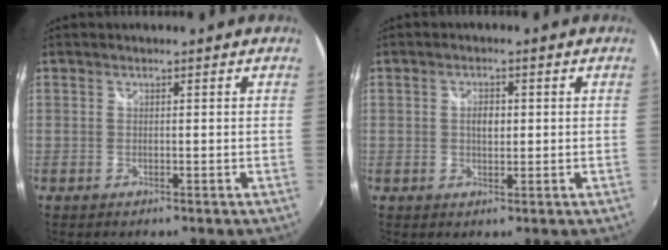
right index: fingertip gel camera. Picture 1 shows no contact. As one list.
[{"total": 2.7, "force": [0.2, 1.7, 2.1], "torque": [-0.034, 0.004, 0.002]}]